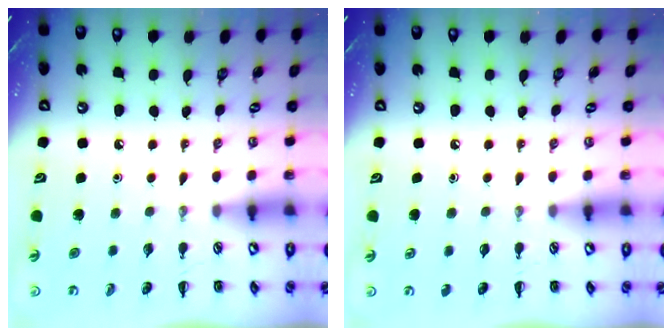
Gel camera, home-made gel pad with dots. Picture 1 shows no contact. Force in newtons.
{"total": 0.0}